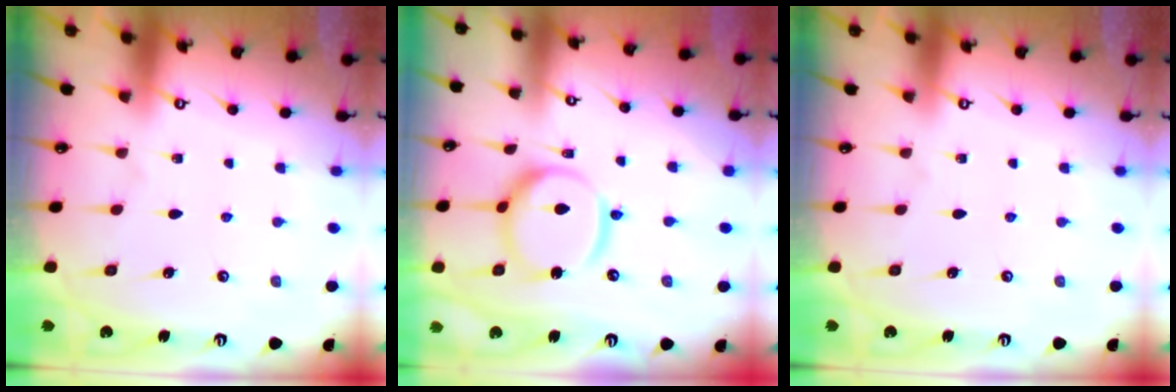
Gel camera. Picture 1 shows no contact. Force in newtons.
{"total": 13.3, "press": 13.3, "slide": 1.3}
{"total": 0.0}